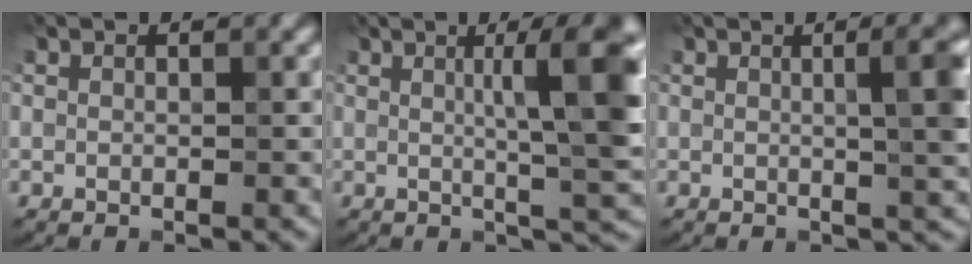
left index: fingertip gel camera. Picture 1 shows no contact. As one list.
[{"total": 7.7, "force": [1.4, 1.2, 7.5], "torque": [-0.092, 0.011, 0.023]}, {"total": 6.0, "force": [0.8, 1.8, 5.7], "torque": [-0.047, 0.016, 0.011]}]